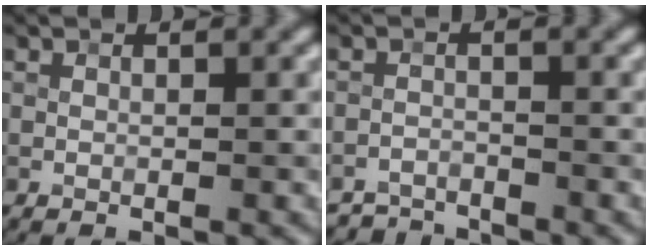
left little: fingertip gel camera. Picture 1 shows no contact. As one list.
[{"total": 2.0, "force": [-1.9, 0.4, -0.4], "torque": [0.018, 0.003, -0.039]}]